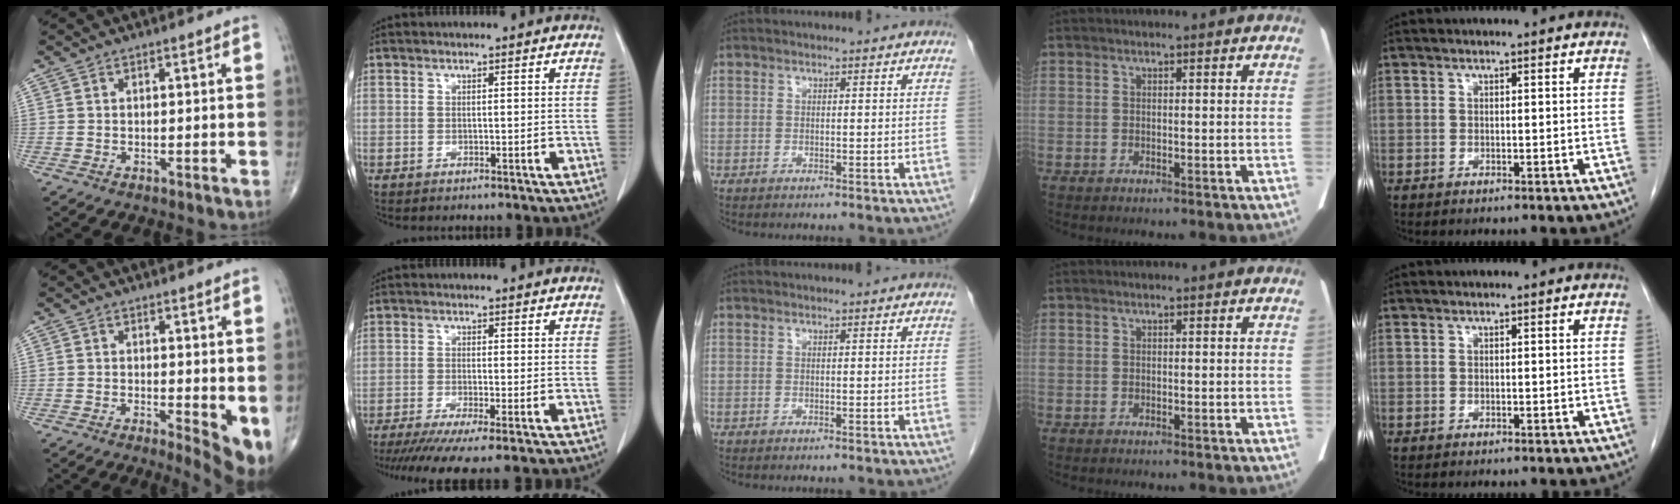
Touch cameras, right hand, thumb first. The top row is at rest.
{"thumb": {"total": 6.5, "force": [0.0, 2.4, 6.0], "torque": [-0.074, -0.013, 0.003]}, "index": {"total": 10.1, "force": [-7.5, 0.9, 6.7], "torque": [-0.107, -0.016, -0.115]}}